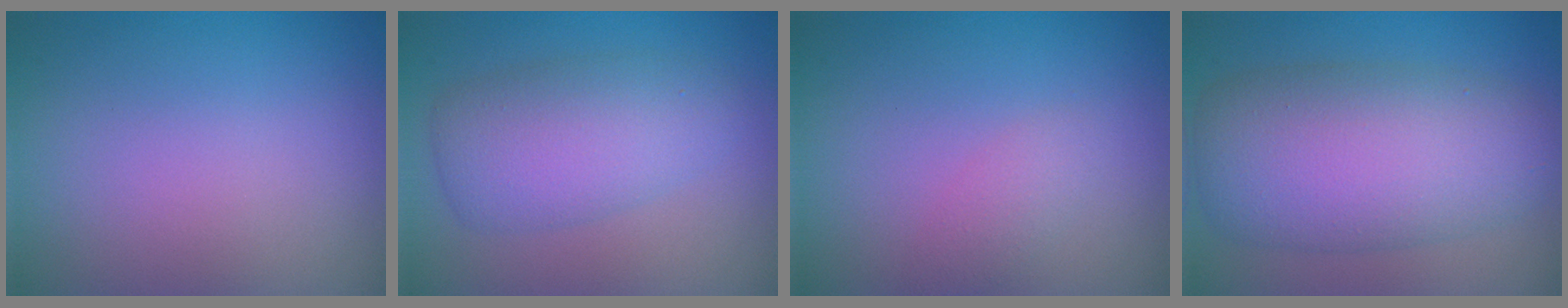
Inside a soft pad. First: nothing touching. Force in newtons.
{"total": 5.0, "press": 5.0, "slide": 0.2}
{"total": 1.5, "press": 1.5, "slide": 0.1}
{"total": 9.6, "press": 9.6, "slide": 0.1}